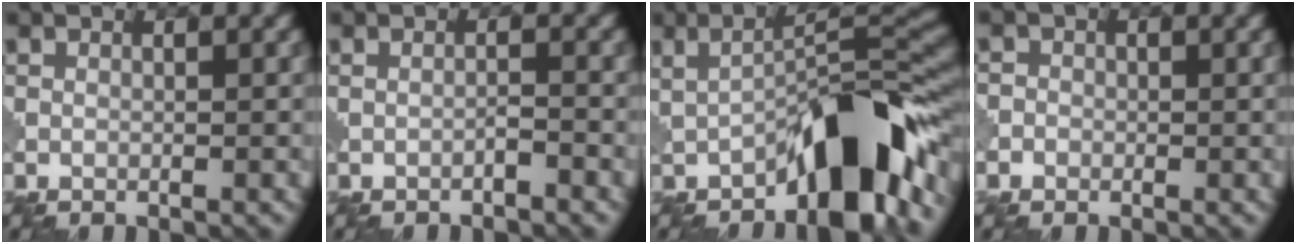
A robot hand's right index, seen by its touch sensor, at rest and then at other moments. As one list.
[{"total": 0.9, "force": [-0.7, 0.0, 0.6], "torque": [-0.012, 0.002, -0.015]}, {"total": 8.8, "force": [-3.7, 2.4, 7.6], "torque": [-0.098, 0.017, -0.065]}, {"total": 1.8, "force": [-0.3, 1.8, 0.4], "torque": [0.006, 0.011, -0.024]}]